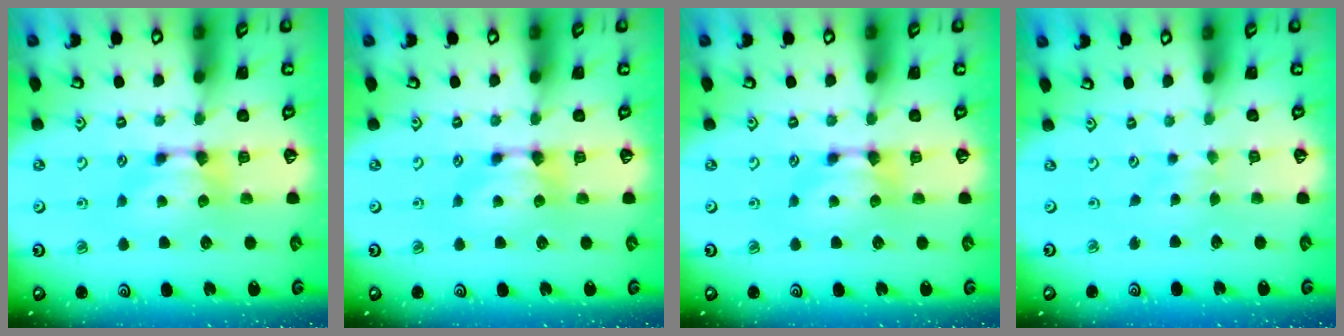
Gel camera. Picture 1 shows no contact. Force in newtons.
{"total": 0.0}
{"total": 0.0}
{"total": 2.6, "press": 2.6, "slide": 0.0}